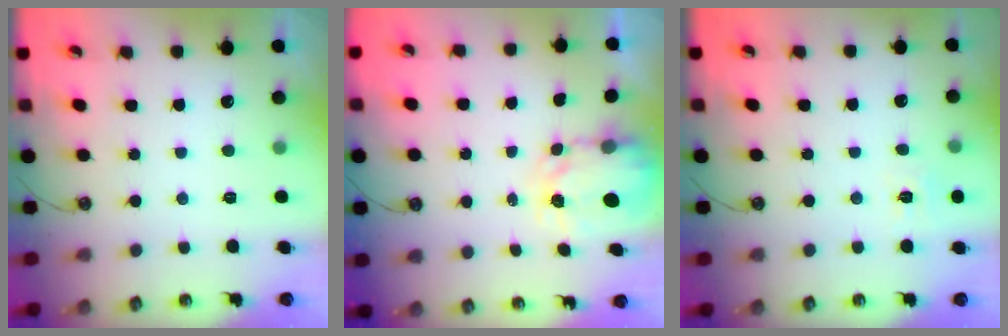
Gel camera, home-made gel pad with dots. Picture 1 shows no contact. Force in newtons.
{"total": 3.7, "press": 3.7, "slide": 0.3}
{"total": 6.4, "press": 6.4, "slide": 0.5}